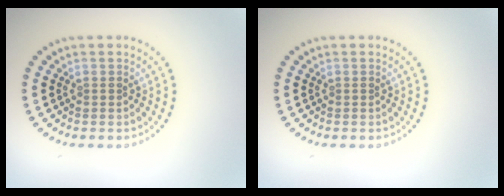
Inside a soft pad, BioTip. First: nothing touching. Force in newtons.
{"total": 0.0}